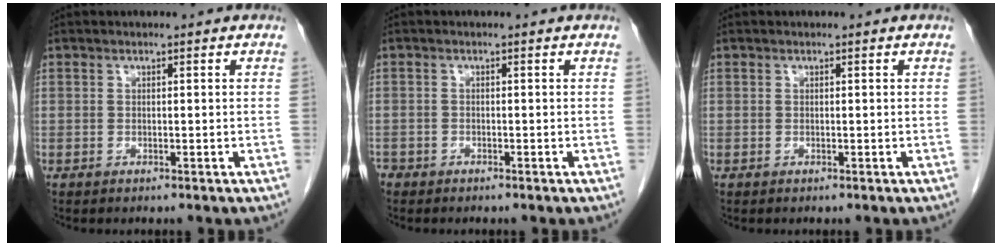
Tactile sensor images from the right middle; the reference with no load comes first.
{"total": 1.7, "force": [-1.4, 1.0, 0.3], "torque": [-0.003, 0.002, -0.025]}
{"total": 0.0}